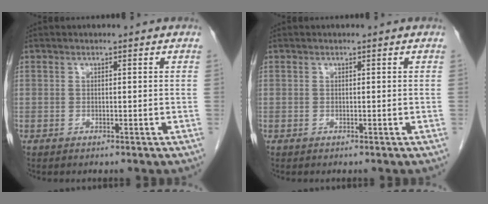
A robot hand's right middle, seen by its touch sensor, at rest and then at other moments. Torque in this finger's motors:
{"motor_torque": [0.20, -0.07, -0.03, 0.00]}